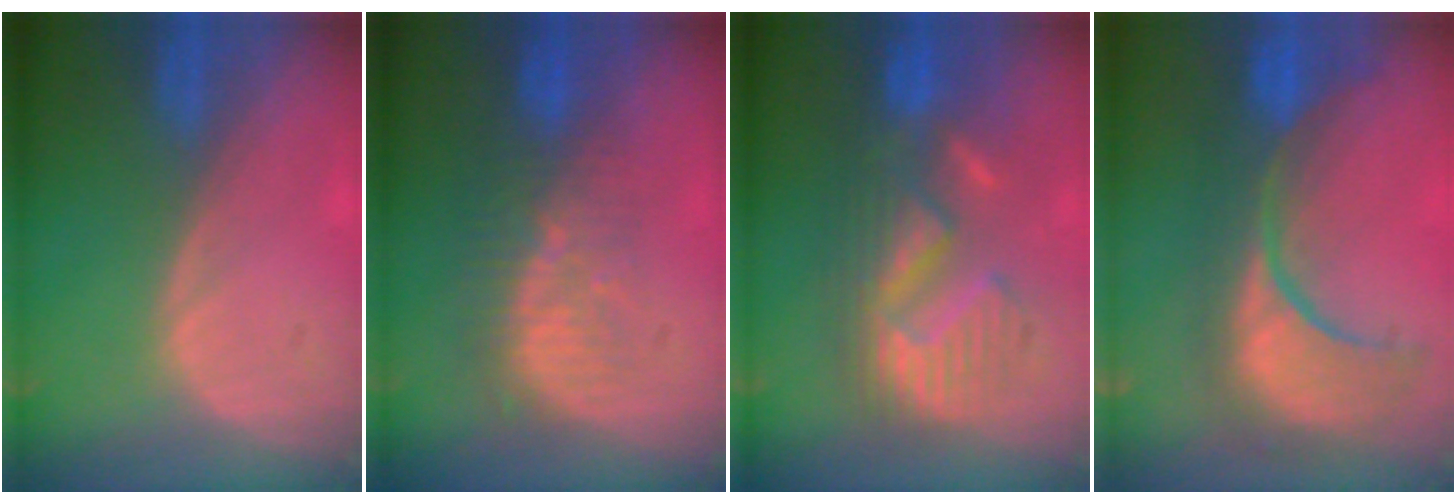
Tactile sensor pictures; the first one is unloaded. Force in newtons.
{"total": 8.5, "press": 7.6, "slide": 3.8}
{"total": 9.9, "press": 9.9, "slide": 0.5}
{"total": 11.8, "press": 10.8, "slide": 4.8}